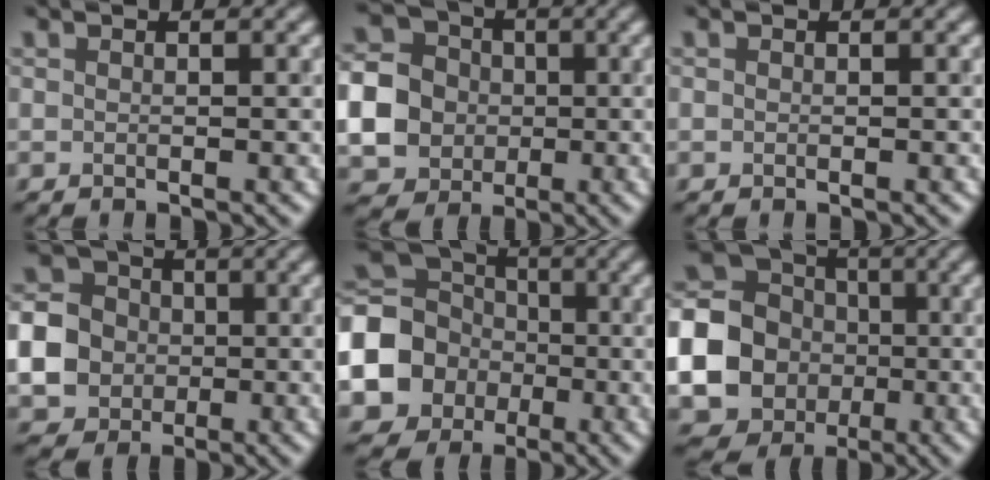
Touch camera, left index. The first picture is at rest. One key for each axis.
{"total": 9.8, "fx": -1.5, "fy": 8.9, "fz": 3.7, "tx": -0.104, "ty": -0.014, "tz": -0.050}
{"total": 0.0}
{"total": 8.4, "fx": -1.2, "fy": 7.6, "fz": 3.3, "tx": -0.086, "ty": -0.010, "tz": -0.044}
{"total": 12.5, "fx": -2.7, "fy": 11.1, "fz": 5.3, "tx": -0.126, "ty": -0.026, "tz": -0.075}
{"total": 24.3, "fx": -3.4, "fy": 23.0, "fz": 6.9, "tx": -0.197, "ty": -0.014, "tz": -0.117}